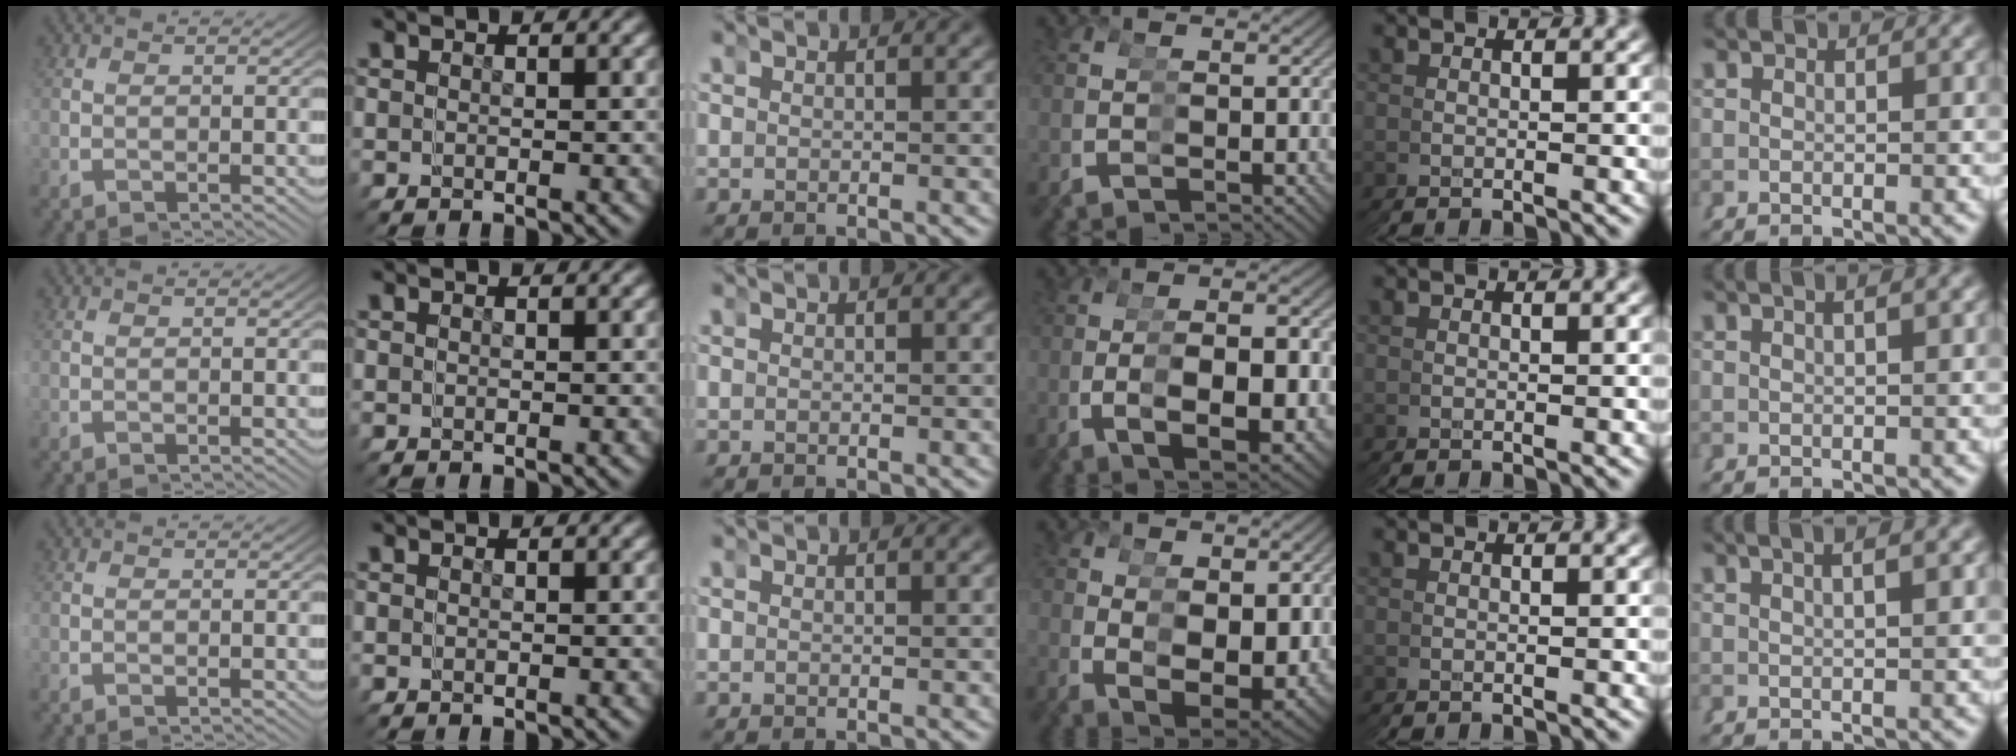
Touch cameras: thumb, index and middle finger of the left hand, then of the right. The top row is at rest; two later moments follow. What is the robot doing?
{"motion": "grasp_and_lifting", "object": "bandage"}